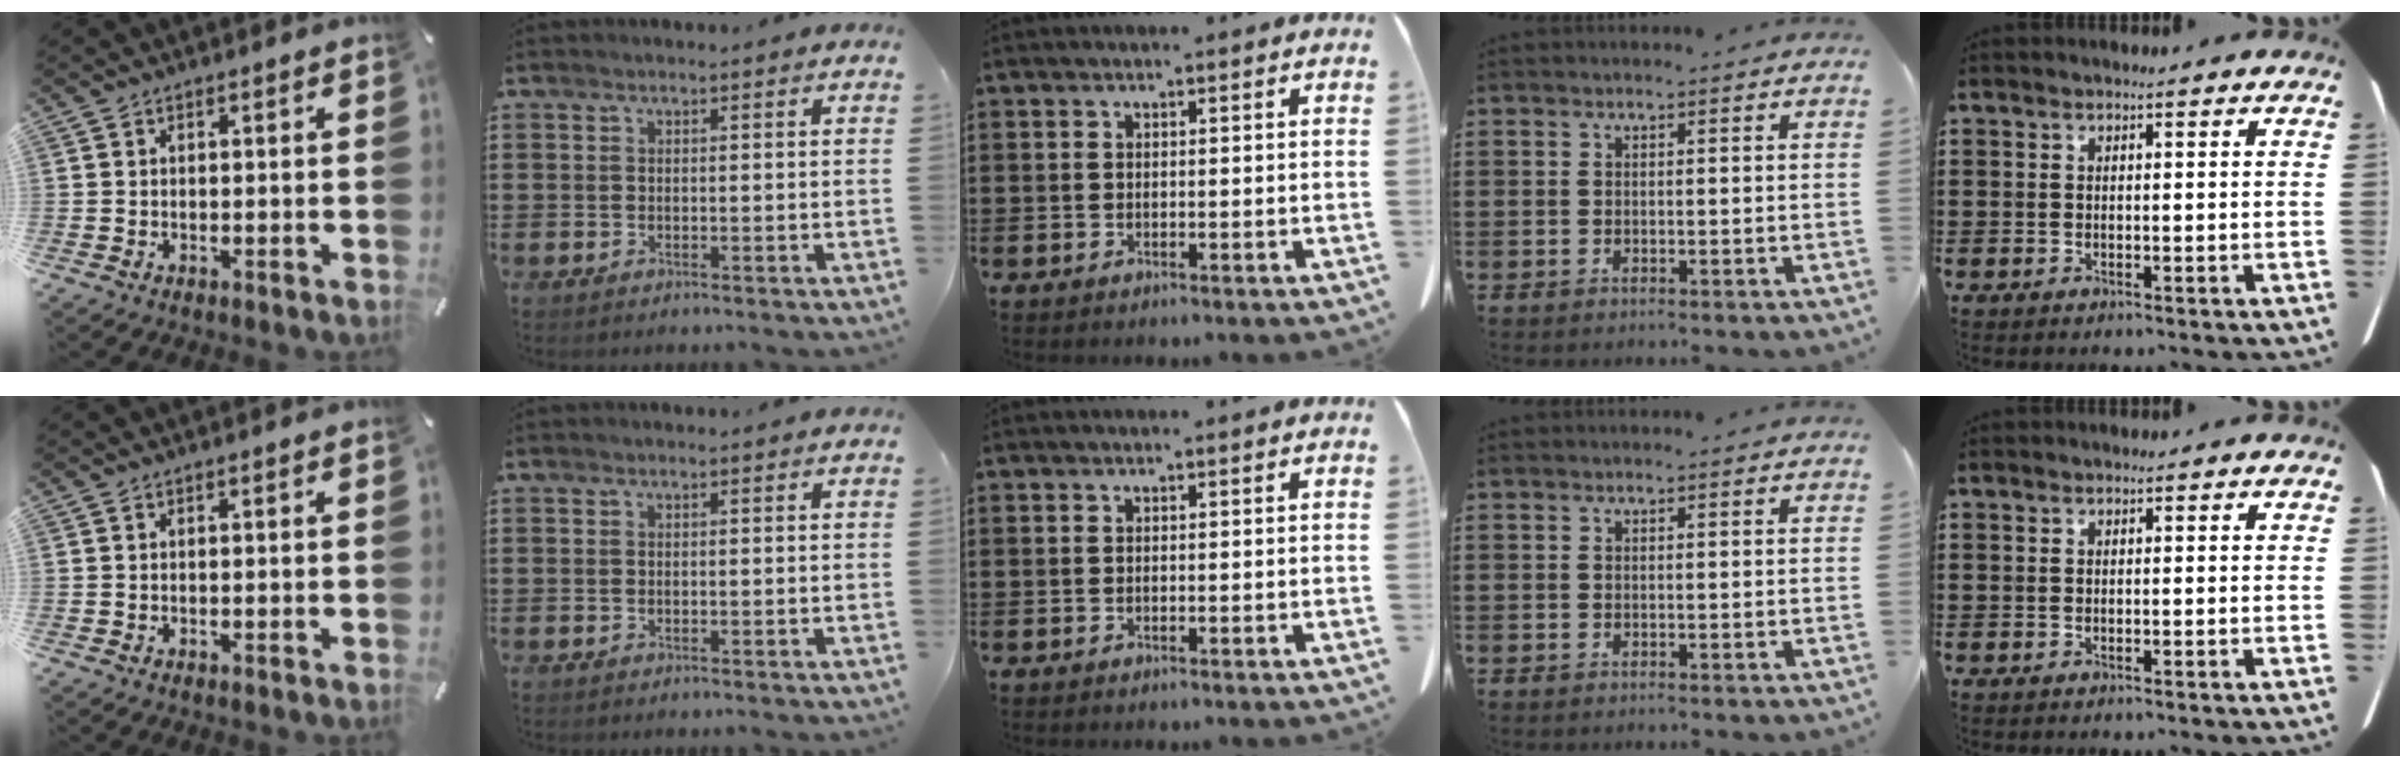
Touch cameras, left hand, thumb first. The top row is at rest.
{}